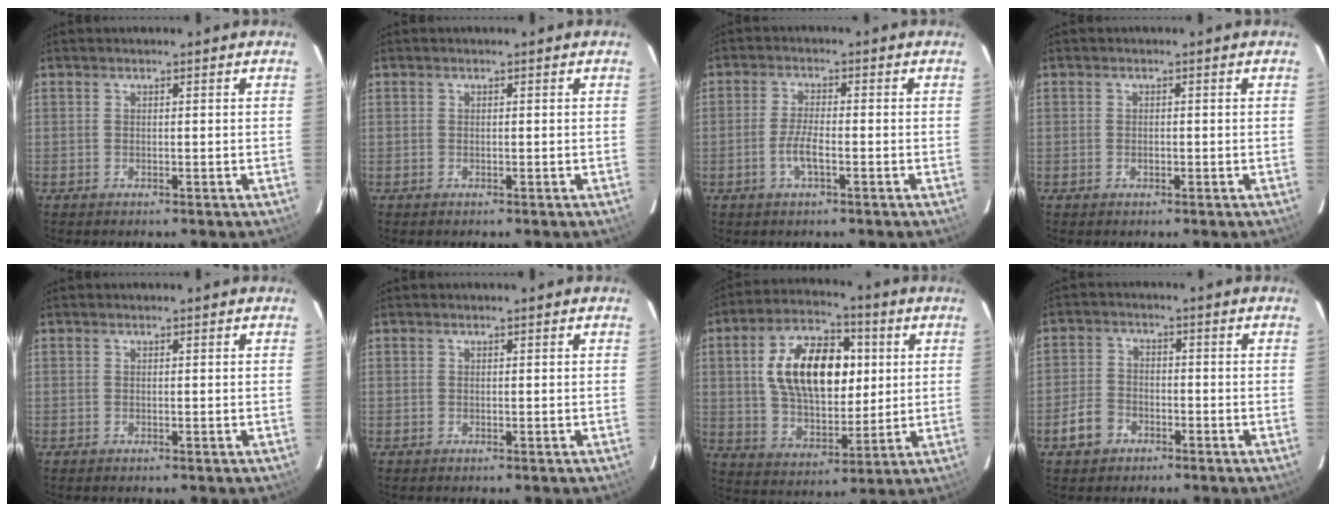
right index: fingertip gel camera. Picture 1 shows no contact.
{"total": 0.0}
{"total": 4.2, "force": [-1.8, 0.9, 3.7], "torque": [-0.080, -0.001, -0.035]}
{"total": 1.0, "force": [-0.3, 0.8, 0.5], "torque": [-0.008, 0.002, -0.006]}
{"total": 0.0}
{"total": 0.0}
{"total": 17.6, "force": [3.4, 9.9, 14.1], "torque": [-0.252, 0.027, 0.065]}
{"total": 5.4, "force": [-3.1, 3.9, 2.0], "torque": [-0.055, 0.014, -0.052]}